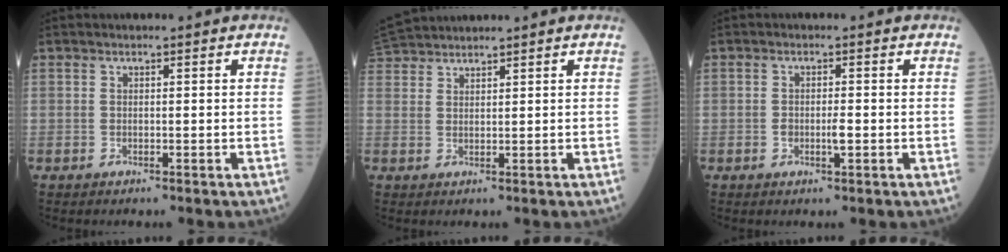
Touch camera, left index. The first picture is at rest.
{"total": 4.7, "force": [4.6, 0.1, 0.6], "torque": [-0.019, 0.033, 0.091]}
{"total": 1.8, "force": [-0.4, 0.4, 1.7], "torque": [-0.034, -0.001, -0.006]}